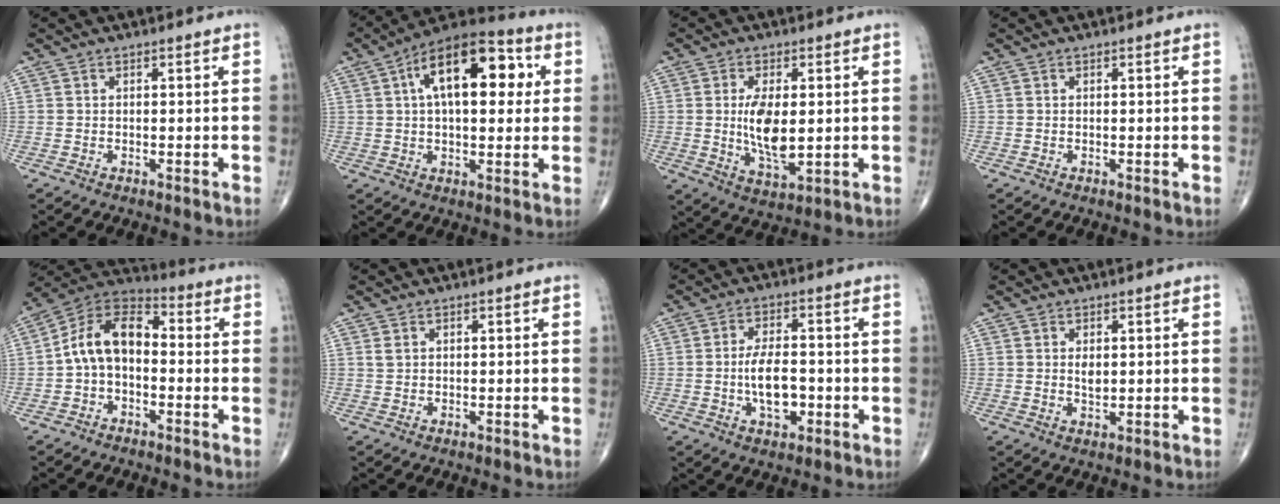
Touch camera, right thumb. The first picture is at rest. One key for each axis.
{"total": 18.4, "fx": 4.6, "fy": 9.1, "fz": 15.3, "tx": -0.209, "ty": 0.024, "tz": 0.061}
{"total": 9.5, "fx": 0.4, "fy": 4.3, "fz": 8.5, "tx": -0.150, "ty": -0.021, "tz": 0.014}
{"total": 0.0}
{"total": 11.1, "fx": -1.0, "fy": 7.1, "fz": 8.5, "tx": -0.138, "ty": 0.041, "tz": -0.036}
{"total": 1.1, "fx": 0.5, "fy": 0.8, "fz": 0.6, "tx": -0.010, "ty": 0.002, "tz": 0.011}
{"total": 7.6, "fx": -1.4, "fy": 3.9, "fz": 6.4, "tx": -0.107, "ty": 0.010, "tz": -0.023}
{"total": 2.1, "fx": 0.5, "fy": 1.1, "fz": 1.7, "tx": -0.028, "ty": -0.006, "tz": 0.010}